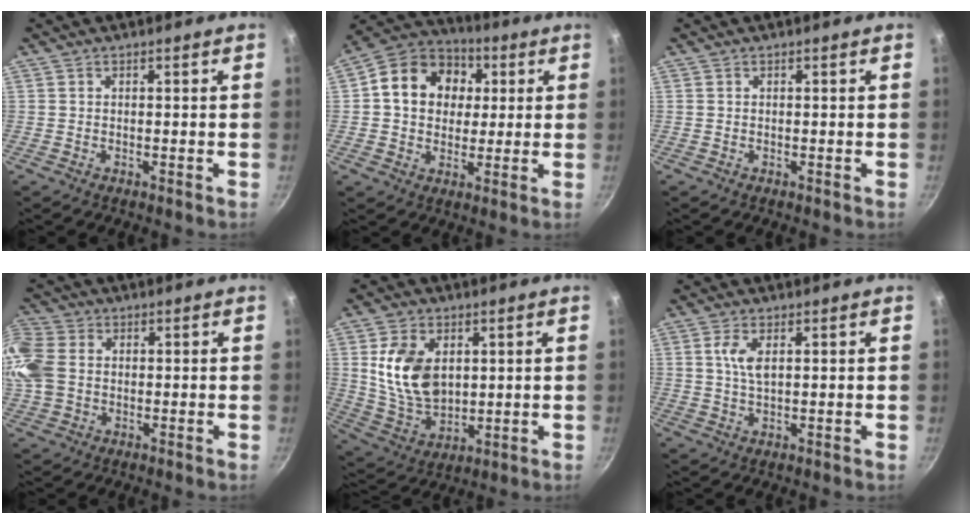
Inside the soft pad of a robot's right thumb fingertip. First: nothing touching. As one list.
[{"total": 15.1, "force": [2.9, 12.3, 8.3], "torque": [-0.113, 0.018, 0.032]}, {"total": 0.0}, {"total": 11.6, "force": [1.0, 9.1, 7.2], "torque": [-0.164, 0.012, 0.009]}, {"total": 13.5, "force": [3.4, 8.4, 10.1], "torque": [-0.178, -0.030, 0.080]}, {"total": 4.1, "force": [1.2, 1.7, 3.5], "torque": [-0.068, -0.002, 0.024]}]